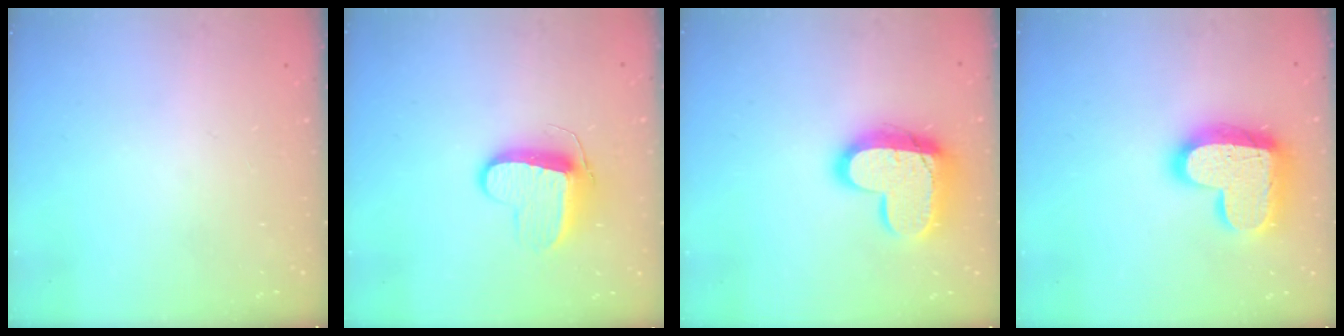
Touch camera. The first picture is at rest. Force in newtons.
{"total": 10.3, "press": 10.3, "slide": 0.4}
{"total": 17.0, "press": 16.9, "slide": 1.1}
{"total": 19.8, "press": 19.8, "slide": 1.5}